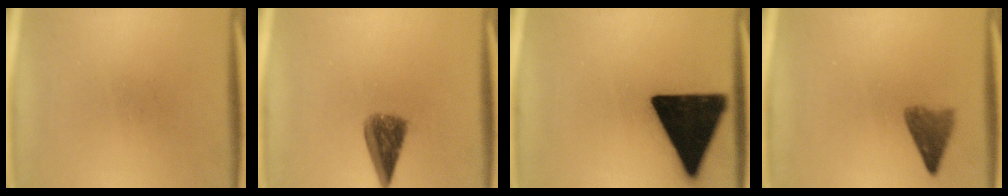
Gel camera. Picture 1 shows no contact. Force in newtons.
{"total": 5.9}
{"total": 19.9}
{"total": 3.8}